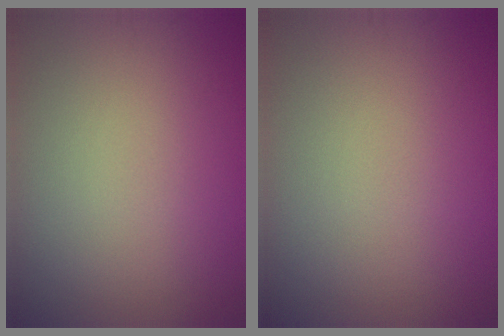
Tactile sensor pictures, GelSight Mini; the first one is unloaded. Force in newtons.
{"total": 0.0}